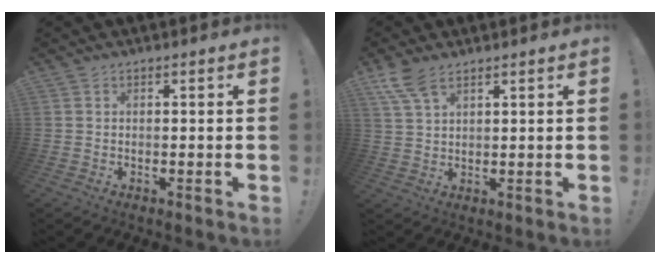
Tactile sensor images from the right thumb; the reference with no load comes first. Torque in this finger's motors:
{"motor_torque": [-0.09, 0.12, 0.06, 0.02, 0.05]}